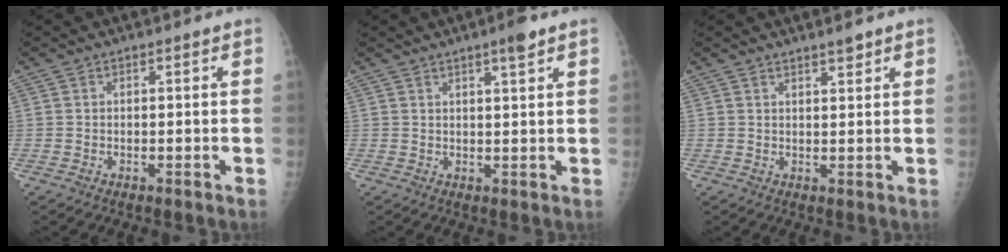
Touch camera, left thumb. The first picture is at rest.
{"total": 3.8, "force": [2.5, 0.3, 2.9], "torque": [-0.044, -0.011, 0.039]}
{"total": 2.4, "force": [1.9, 0.3, 1.4], "torque": [-0.019, -0.014, 0.031]}